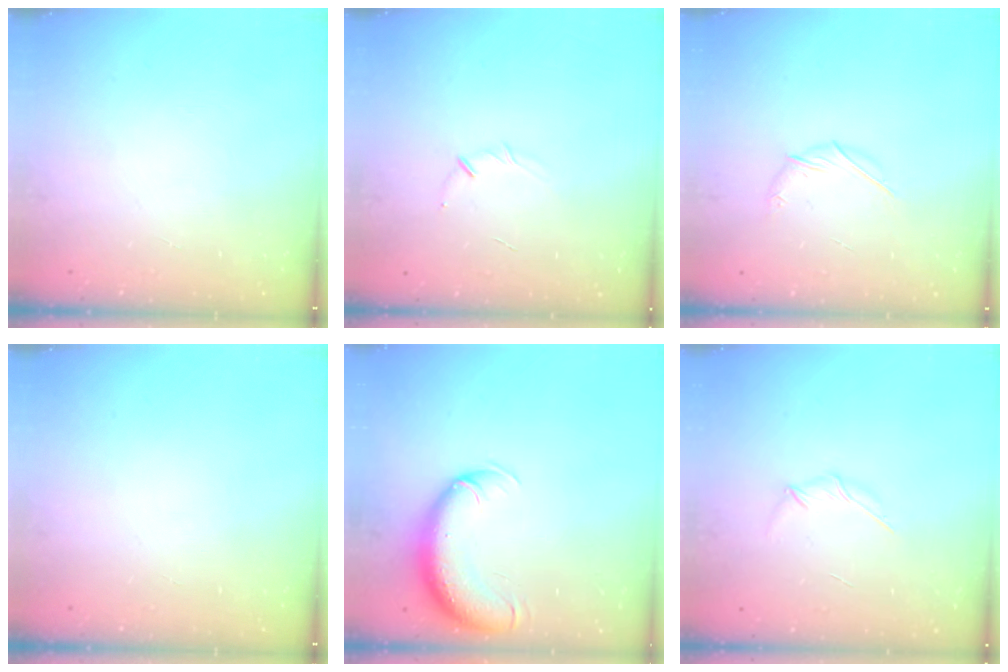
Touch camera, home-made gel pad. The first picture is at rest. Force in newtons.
{"total": 3.9, "press": 3.8, "slide": 0.9}
{"total": 5.5, "press": 5.3, "slide": 1.3}
{"total": 0.0}
{"total": 11.0, "press": 10.6, "slide": 2.9}
{"total": 3.2, "press": 3.0, "slide": 0.8}